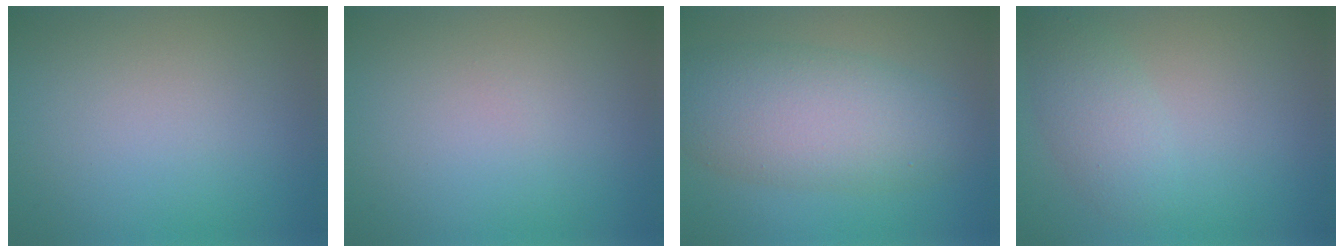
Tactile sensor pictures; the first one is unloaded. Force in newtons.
{"total": 0.0}
{"total": 7.5, "press": 7.5, "slide": 0.4}
{"total": 2.6, "press": 2.6, "slide": 0.2}